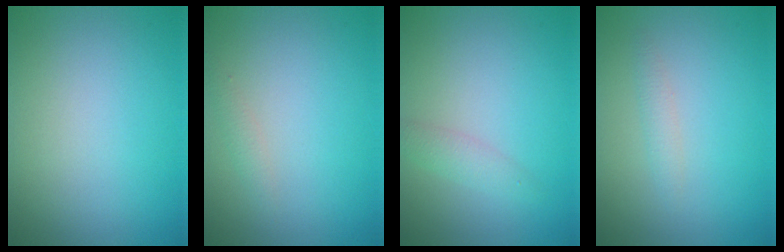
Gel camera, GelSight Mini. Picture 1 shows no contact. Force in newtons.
{"total": 0.8, "press": 0.8, "slide": 0.0}
{"total": 1.4, "press": 1.4, "slide": 0.1}
{"total": 1.0, "press": 1.0, "slide": 0.0}